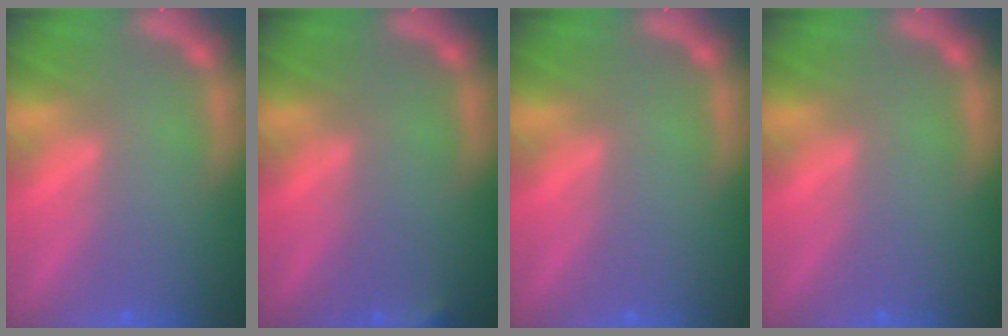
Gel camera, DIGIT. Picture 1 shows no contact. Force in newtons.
{"total": 1.9}
{"total": 0.0}
{"total": 0.0}